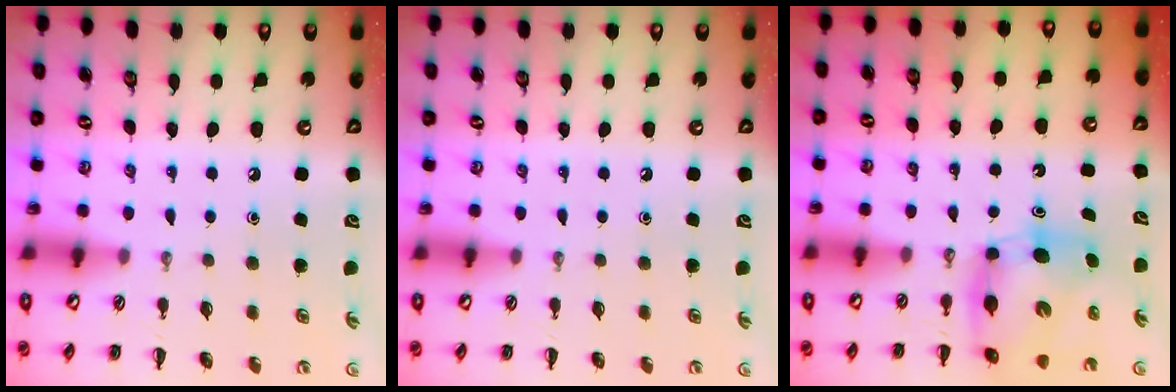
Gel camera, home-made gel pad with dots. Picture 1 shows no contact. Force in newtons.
{"total": 0.0}
{"total": 7.0, "press": 6.8, "slide": 1.8}